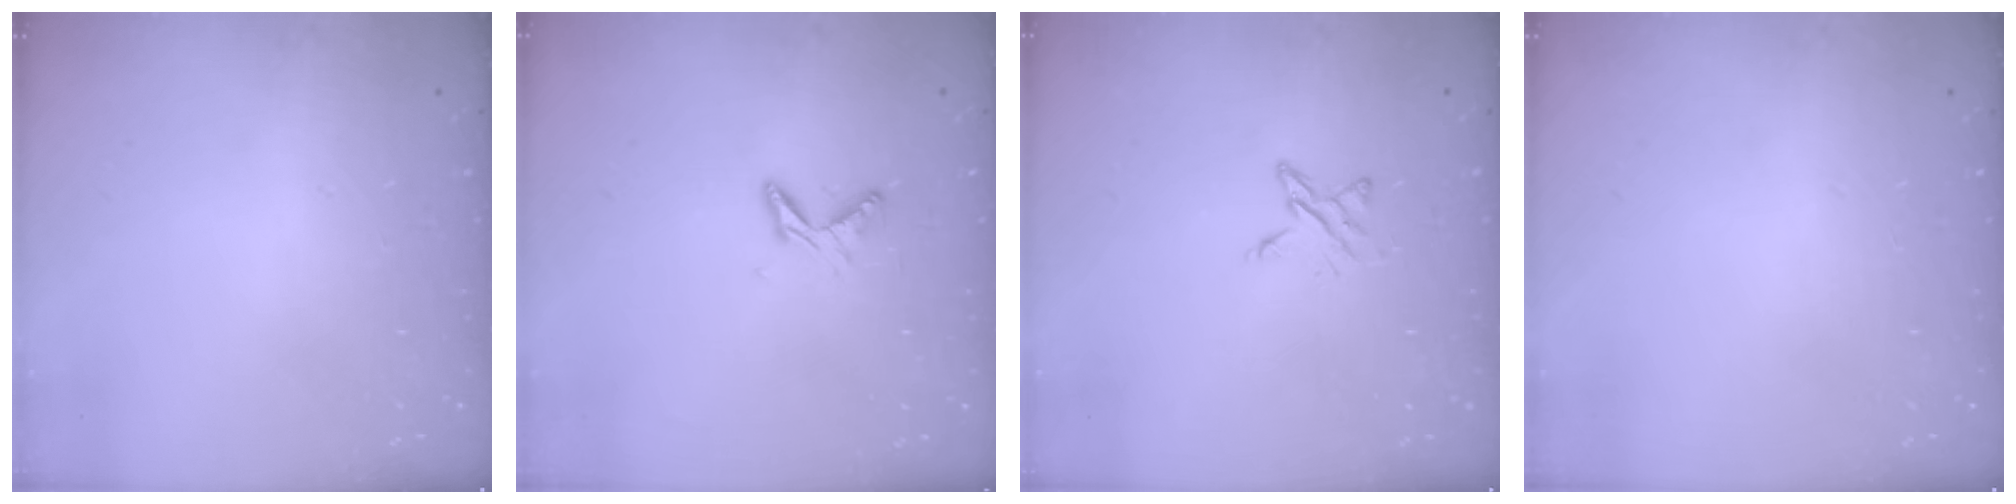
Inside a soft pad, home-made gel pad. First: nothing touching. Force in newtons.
{"total": 6.1, "press": 6.1, "slide": 0.6}
{"total": 4.7, "press": 4.7, "slide": 0.5}
{"total": 0.0}